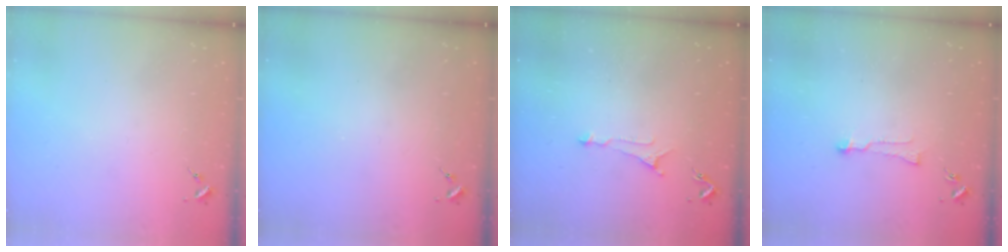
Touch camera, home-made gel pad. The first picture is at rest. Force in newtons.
{"total": 0.0}
{"total": 4.8, "press": 4.8, "slide": 0.4}
{"total": 4.6, "press": 4.6, "slide": 0.4}